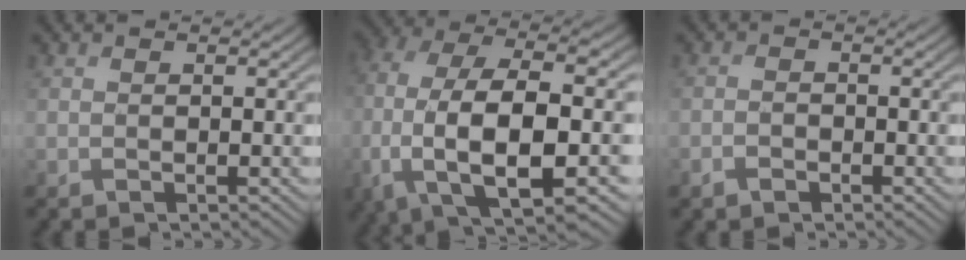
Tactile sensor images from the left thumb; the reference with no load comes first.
{"total": 14.5, "force": [-4.1, 6.2, 12.4], "torque": [-0.270, -0.018, -0.074]}
{"total": 1.6, "force": [-1.4, 0.8, 0.3], "torque": [-0.001, -0.001, -0.032]}